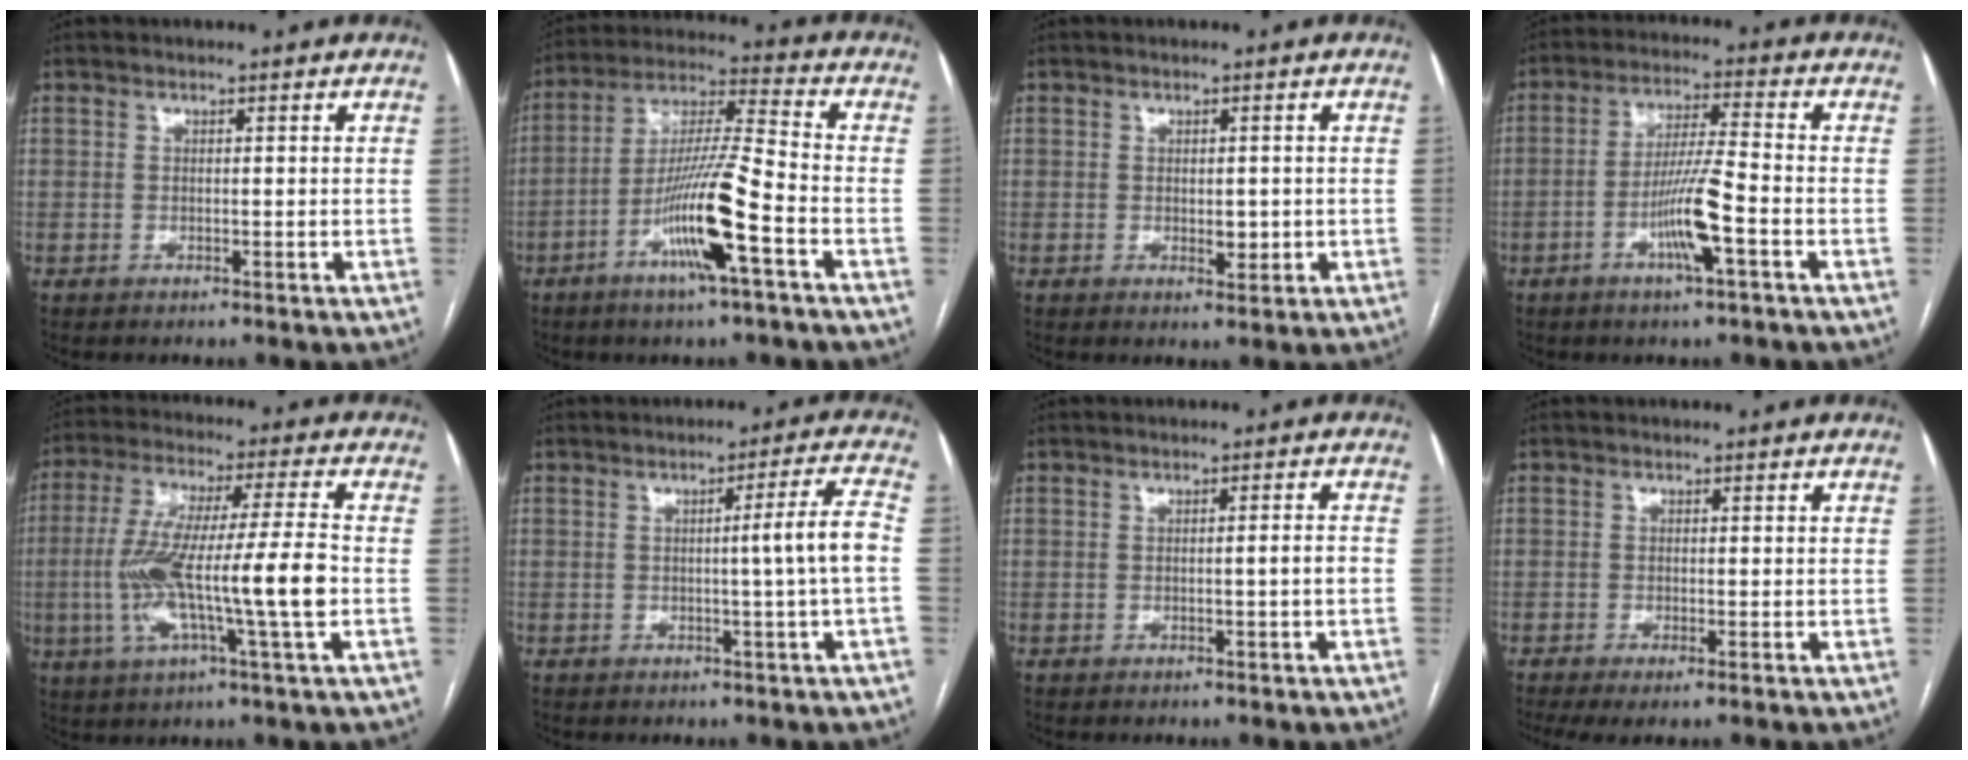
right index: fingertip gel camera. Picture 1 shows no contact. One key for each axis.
{"total": 13.6, "fx": -5.6, "fy": 0.1, "fz": 12.4, "tx": -0.239, "ty": -0.002, "tz": -0.105}
{"total": 2.3, "fx": -0.2, "fy": 1.2, "fz": 2.0, "tx": -0.029, "ty": -0.003, "tz": 0.002}
{"total": 8.5, "fx": -3.3, "fy": 0.0, "fz": 7.9, "tx": -0.152, "ty": -0.001, "tz": -0.061}
{"total": 15.6, "fx": -2.6, "fy": 0.2, "fz": 15.4, "tx": -0.296, "ty": 0.006, "tz": -0.051}
{"total": 5.8, "fx": -0.6, "fy": -1.5, "fz": 5.6, "tx": -0.078, "ty": 0.004, "tz": -0.007}
{"total": 1.7, "fx": -0.5, "fy": -0.2, "fz": 1.6, "tx": -0.023, "ty": 0.001, "tz": -0.007}
{"total": 3.7, "fx": -2.2, "fy": 0.9, "fz": 2.8, "tx": -0.052, "ty": -0.013, "tz": -0.038}